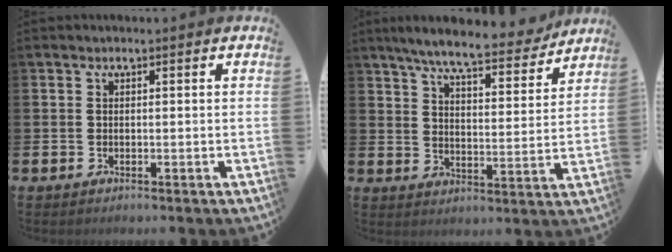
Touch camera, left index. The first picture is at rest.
{"total": 8.0, "force": [7.3, 0.8, 3.1], "torque": [-0.077, -0.043, 0.125]}